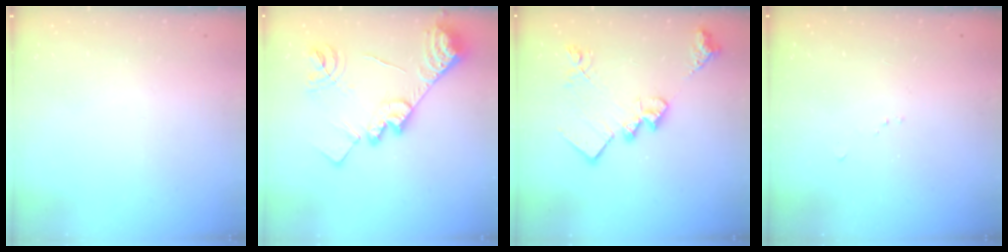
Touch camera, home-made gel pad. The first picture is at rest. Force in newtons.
{"total": 20.4, "press": 20.4, "slide": 1.3}
{"total": 17.5, "press": 17.5, "slide": 1.1}
{"total": 6.4, "press": 6.4, "slide": 0.8}